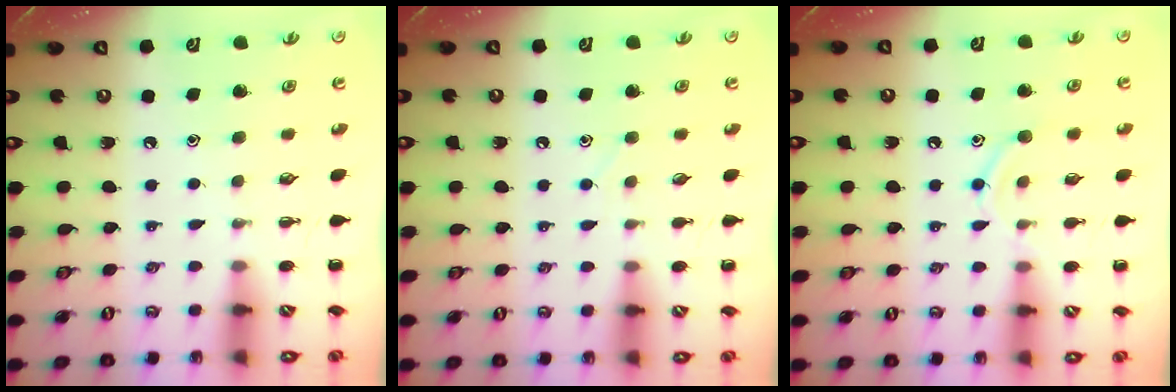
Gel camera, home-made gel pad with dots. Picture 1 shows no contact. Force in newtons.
{"total": 2.4, "press": 2.3, "slide": 0.7}
{"total": 9.7, "press": 9.5, "slide": 1.7}